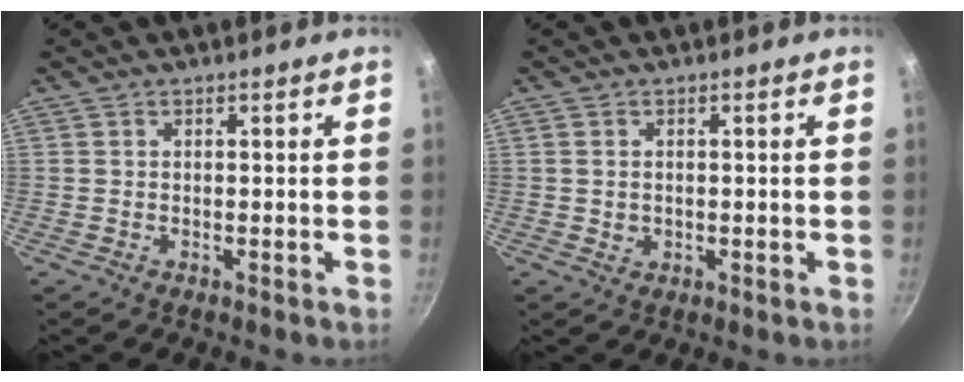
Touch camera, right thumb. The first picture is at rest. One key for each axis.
{"total": 1.7, "fx": 0.1, "fy": 1.5, "fz": 1.0, "tx": -0.014, "ty": 0.001, "tz": 0.003}